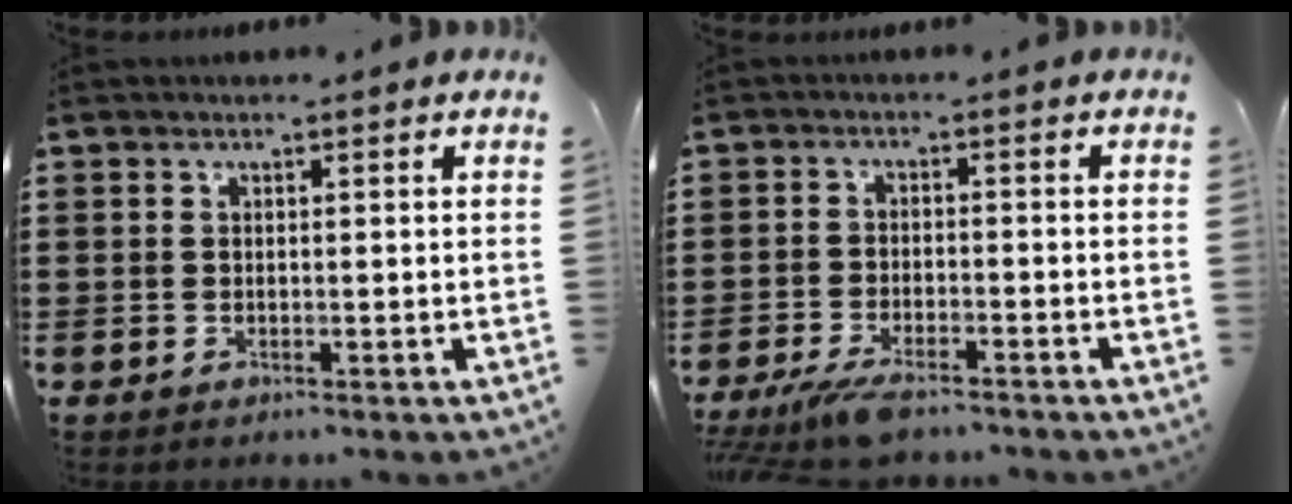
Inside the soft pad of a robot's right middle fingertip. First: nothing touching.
{"total": 4.6, "force": [-3.9, 0.7, 2.4], "torque": [-0.057, -0.010, -0.078]}